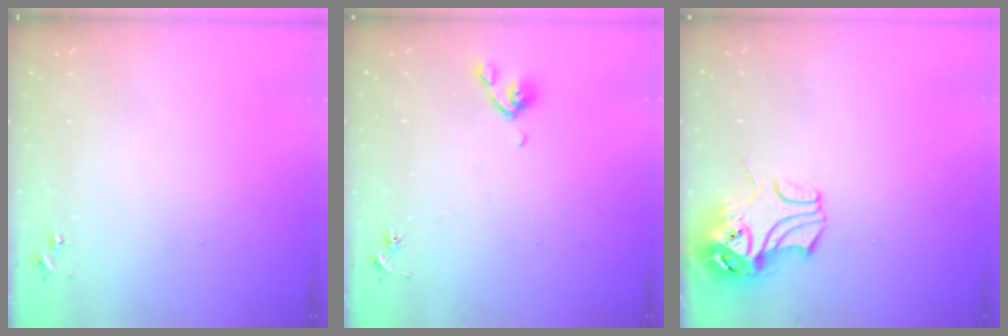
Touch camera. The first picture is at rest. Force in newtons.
{"total": 5.2, "press": 5.1, "slide": 1.0}
{"total": 10.3, "press": 10.2, "slide": 1.6}